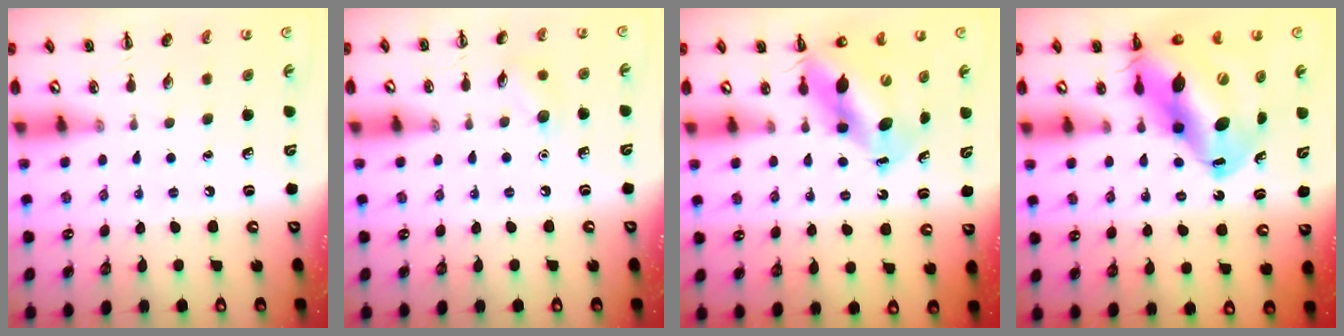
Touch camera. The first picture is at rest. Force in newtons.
{"total": 6.0, "press": 5.8, "slide": 1.5}
{"total": 10.3, "press": 9.9, "slide": 2.8}
{"total": 19.0, "press": 18.1, "slide": 5.5}